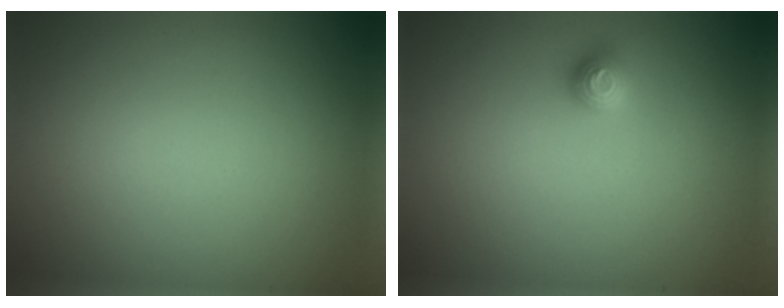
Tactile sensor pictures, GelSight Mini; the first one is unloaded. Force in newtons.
{"total": 1.1, "press": 1.1, "slide": 0.2}